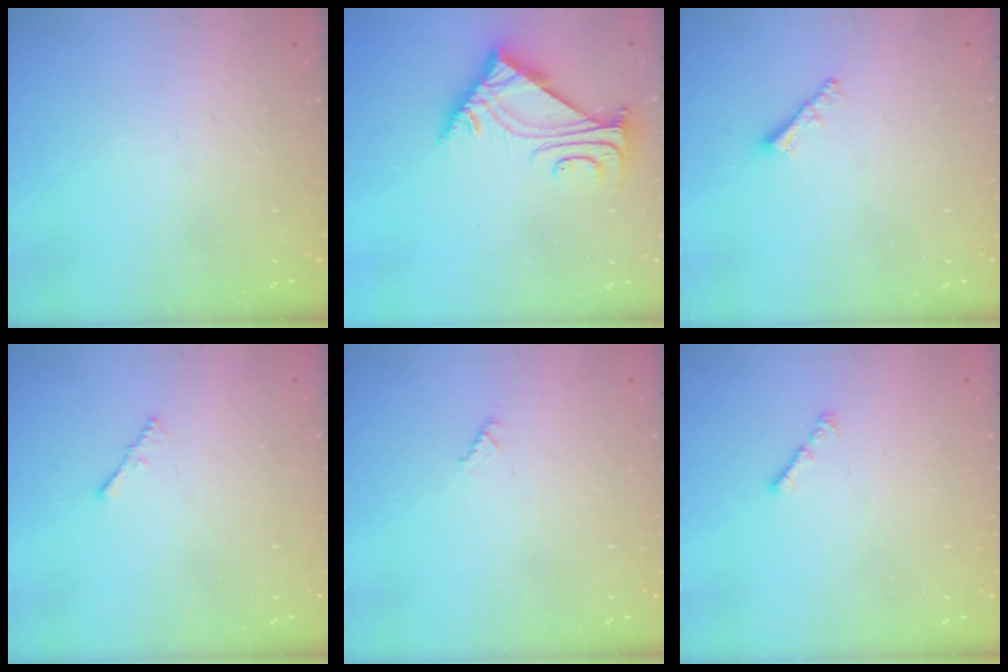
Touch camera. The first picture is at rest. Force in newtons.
{"total": 5.5, "press": 5.4, "slide": 0.8}
{"total": 1.9, "press": 1.8, "slide": 0.5}
{"total": 0.7, "press": 0.6, "slide": 0.3}
{"total": 0.6, "press": 0.6, "slide": 0.2}
{"total": 0.9, "press": 0.8, "slide": 0.5}